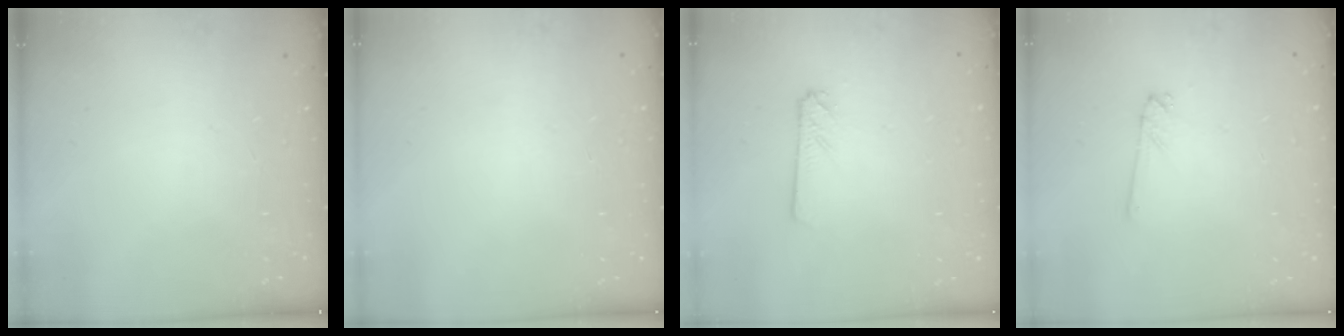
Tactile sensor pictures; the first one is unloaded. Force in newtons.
{"total": 0.0}
{"total": 2.9, "press": 2.9, "slide": 0.3}
{"total": 1.2, "press": 1.2, "slide": 0.1}